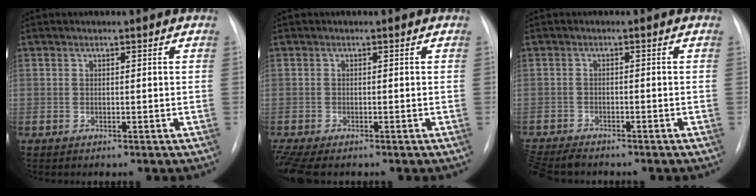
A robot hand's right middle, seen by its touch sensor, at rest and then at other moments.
{"total": 6.2, "force": [-4.6, 2.2, 3.5], "torque": [-0.078, -0.008, -0.073]}
{"total": 6.8, "force": [-6.1, 1.6, 2.5], "torque": [-0.040, -0.018, -0.099]}